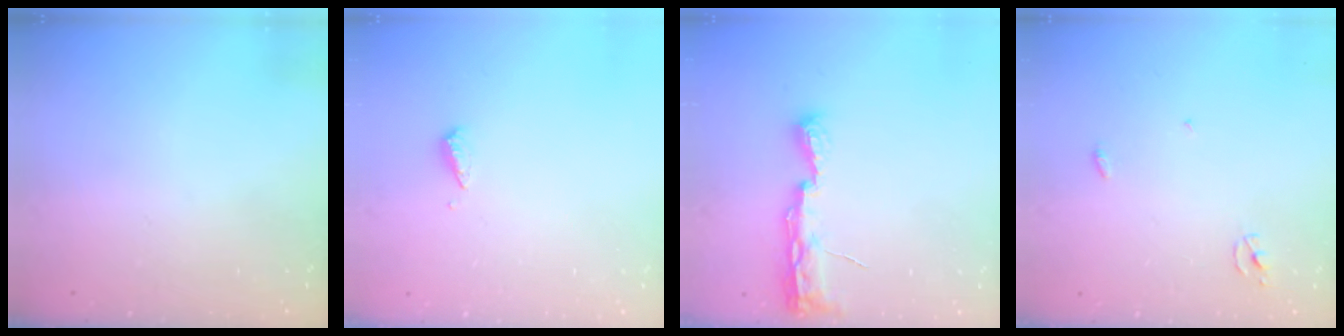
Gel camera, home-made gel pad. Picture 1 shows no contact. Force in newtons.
{"total": 3.1, "press": 3.1, "slide": 0.2}
{"total": 8.2, "press": 8.2, "slide": 1.0}
{"total": 2.3, "press": 2.3, "slide": 0.1}